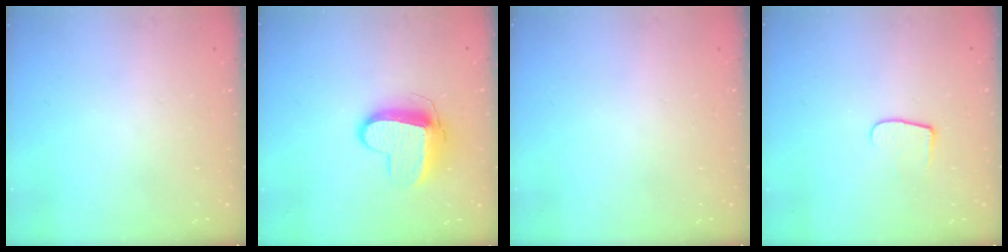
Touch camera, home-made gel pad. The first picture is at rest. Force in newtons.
{"total": 11.1, "press": 11.1, "slide": 0.4}
{"total": 0.0}
{"total": 6.1, "press": 6.0, "slide": 0.6}